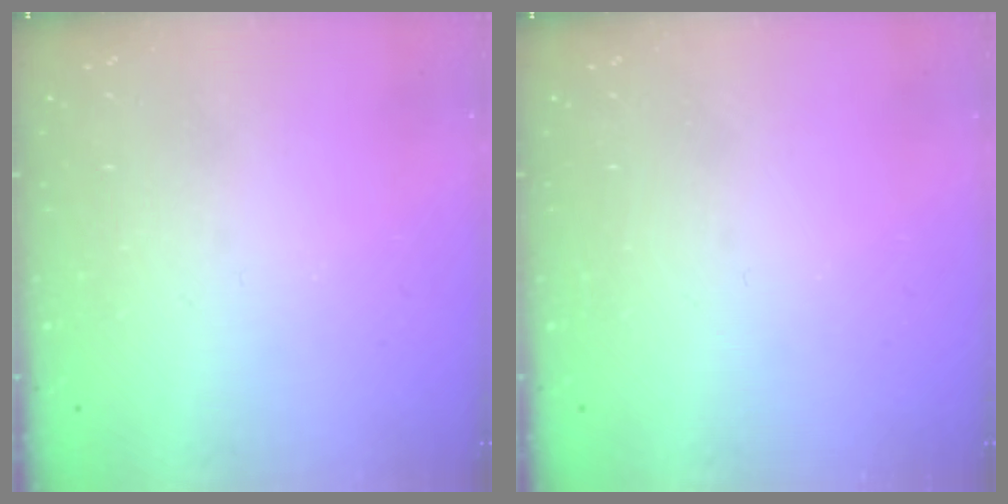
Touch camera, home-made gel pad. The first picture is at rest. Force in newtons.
{"total": 0.0}